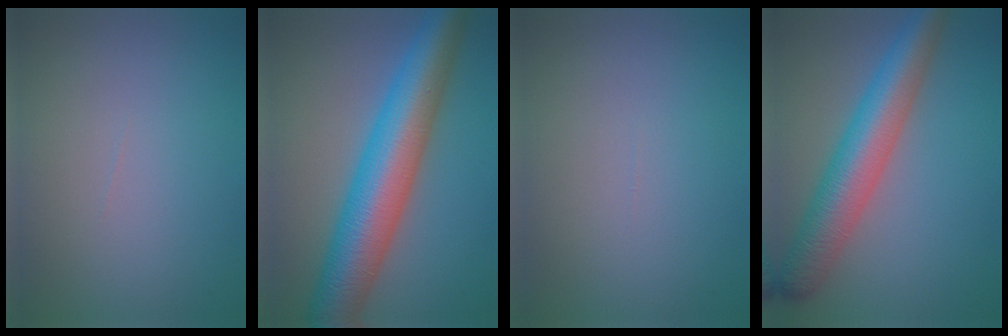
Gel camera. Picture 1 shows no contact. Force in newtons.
{"total": 10.6, "press": 10.6, "slide": 0.1}
{"total": 0.0}
{"total": 7.6, "press": 7.6, "slide": 0.3}